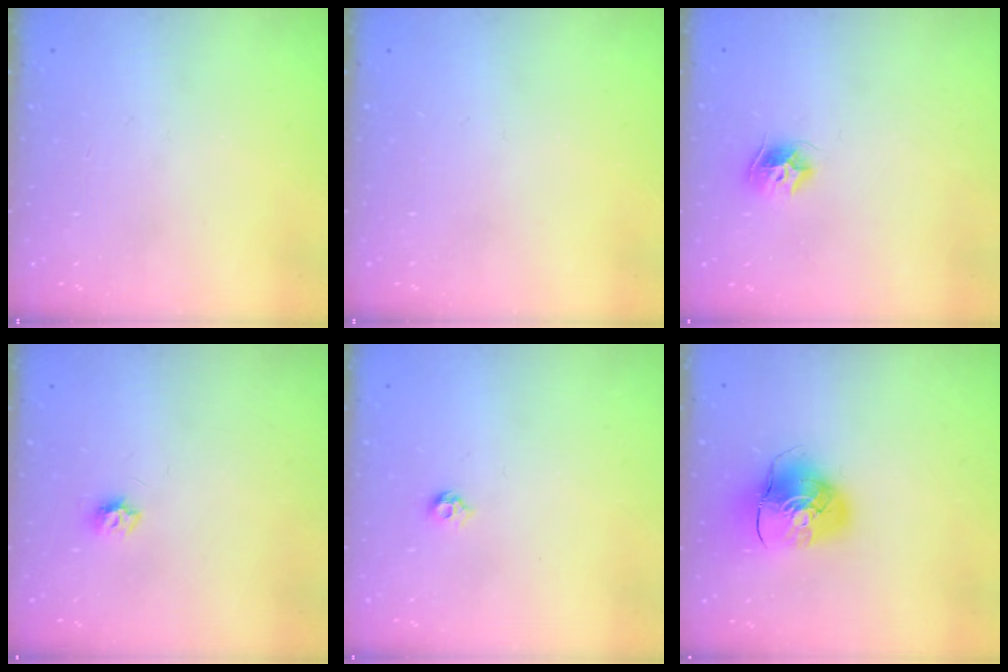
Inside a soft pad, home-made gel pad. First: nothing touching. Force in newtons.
{"total": 0.0}
{"total": 8.0, "press": 7.9, "slide": 0.5}
{"total": 4.6, "press": 4.6, "slide": 0.5}
{"total": 4.4, "press": 4.3, "slide": 0.9}
{"total": 9.1, "press": 9.0, "slide": 1.2}